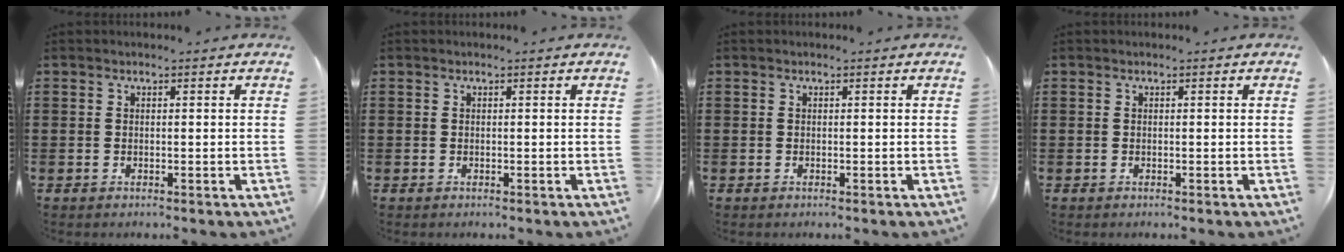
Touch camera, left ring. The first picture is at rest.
{"total": 0.0}
{"total": 0.0}
{"total": 0.0}